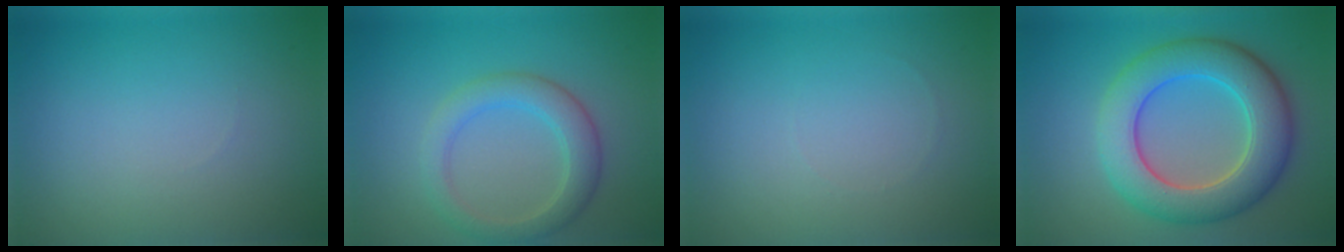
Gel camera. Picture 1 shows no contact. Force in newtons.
{"total": 3.6, "press": 3.6, "slide": 0.1}
{"total": 0.0}
{"total": 8.3, "press": 8.3, "slide": 0.6}